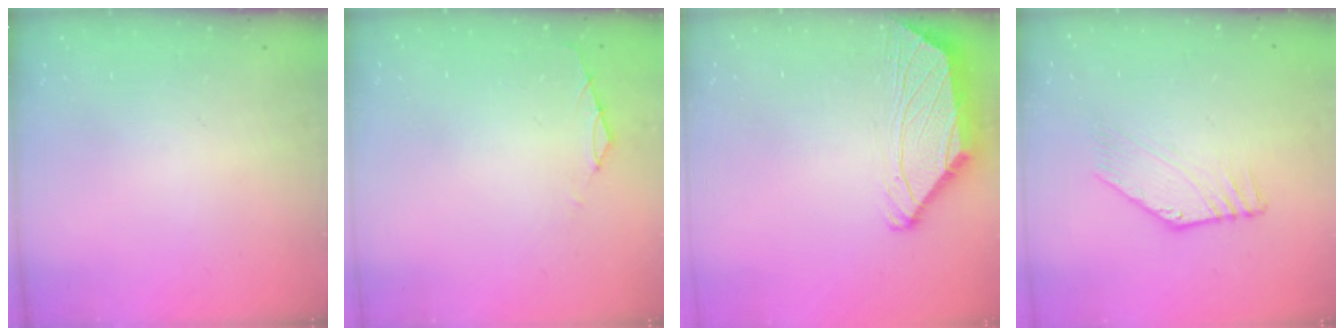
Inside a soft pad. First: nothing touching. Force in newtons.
{"total": 0.7, "press": 0.6, "slide": 0.4}
{"total": 1.6, "press": 1.5, "slide": 0.6}
{"total": 2.9, "press": 2.9, "slide": 0.3}